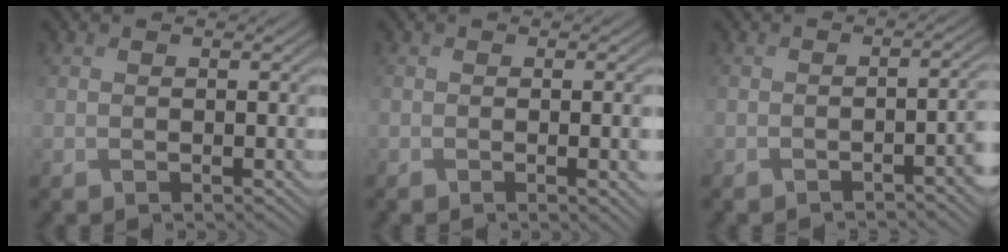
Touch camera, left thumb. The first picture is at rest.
{"total": 3.5, "force": [-0.3, 0.8, 3.4], "torque": [-0.049, 0.000, -0.004]}
{"total": 3.2, "force": [-1.5, 0.7, 2.8], "torque": [-0.026, 0.008, -0.029]}